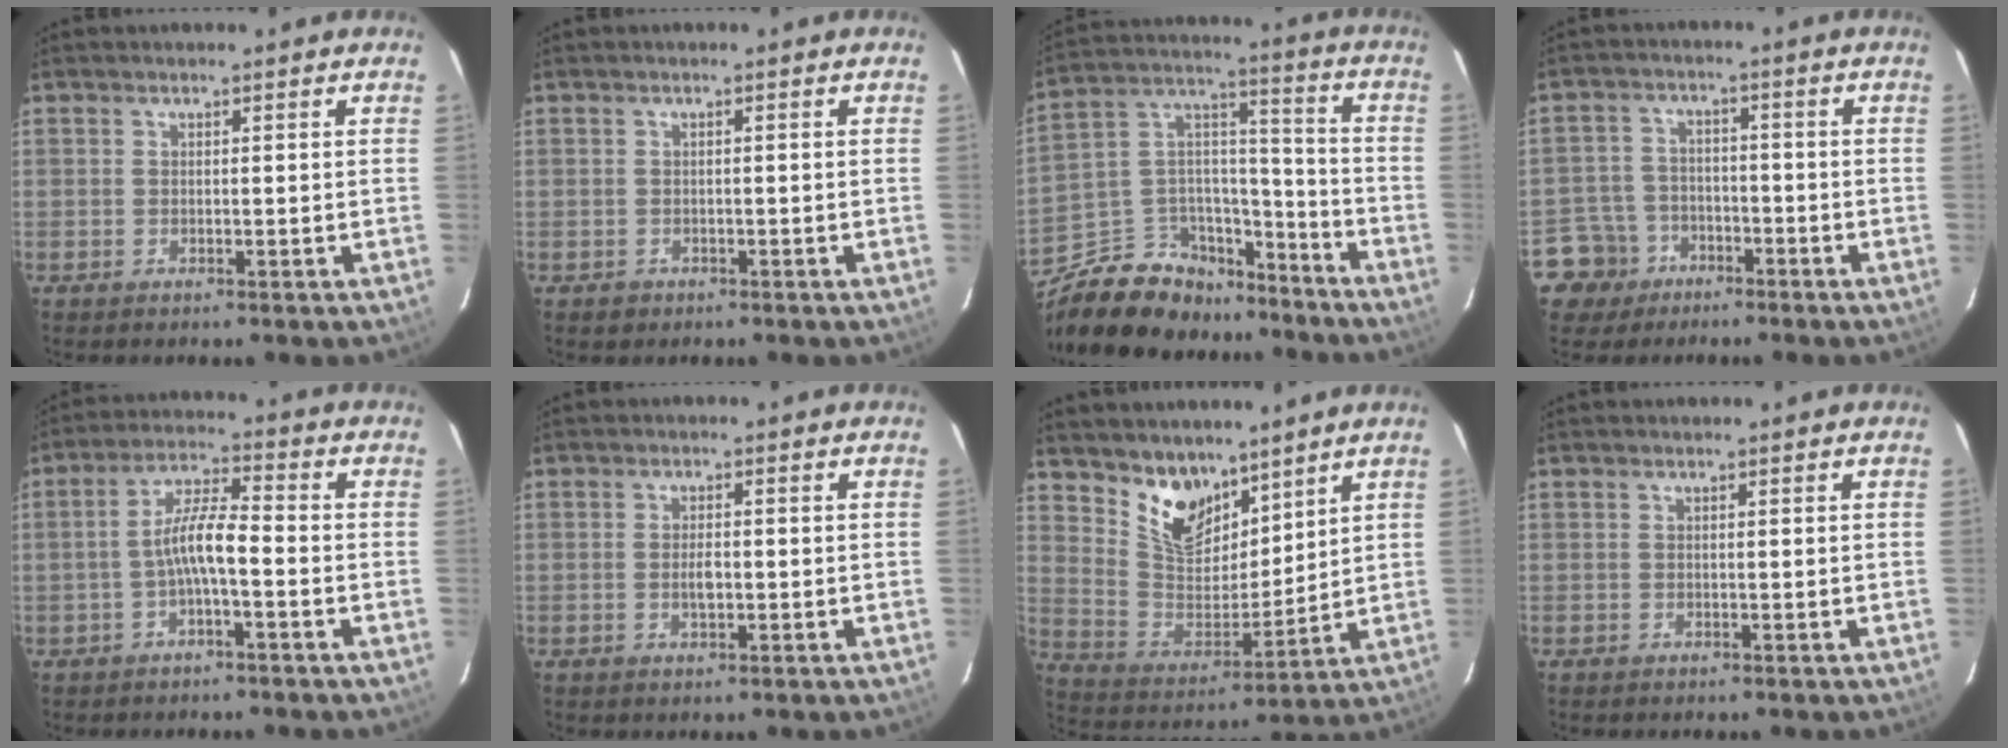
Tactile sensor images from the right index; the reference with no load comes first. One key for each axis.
{"total": 1.6, "fx": -0.8, "fy": 1.3, "fz": 0.3, "tx": -0.006, "ty": 0.001, "tz": -0.006}
{"total": 19.7, "fx": -14.6, "fy": 11.1, "fz": 7.3, "tx": -0.167, "ty": 0.072, "tz": -0.222}
{"total": 6.9, "fx": -3.9, "fy": 5.7, "fz": 0.4, "tx": -0.030, "ty": 0.026, "tz": -0.064}
{"total": 6.2, "fx": -2.1, "fy": 1.0, "fz": 5.8, "tx": -0.119, "ty": 0.014, "tz": -0.037}
{"total": 2.7, "fx": -0.4, "fy": 1.3, "fz": 2.3, "tx": -0.042, "ty": 0.000, "tz": -0.006}
{"total": 12.1, "fx": 8.7, "fy": 6.4, "fz": 5.3, "tx": -0.105, "ty": -0.003, "tz": 0.174}
{"total": 0.0}